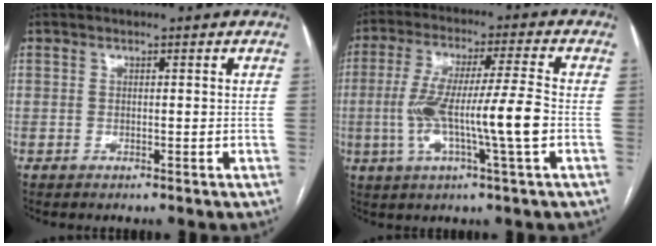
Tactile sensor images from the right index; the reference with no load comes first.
{"total": 12.7, "force": [-2.2, -0.2, 12.5], "torque": [-0.244, 0.006, -0.042]}